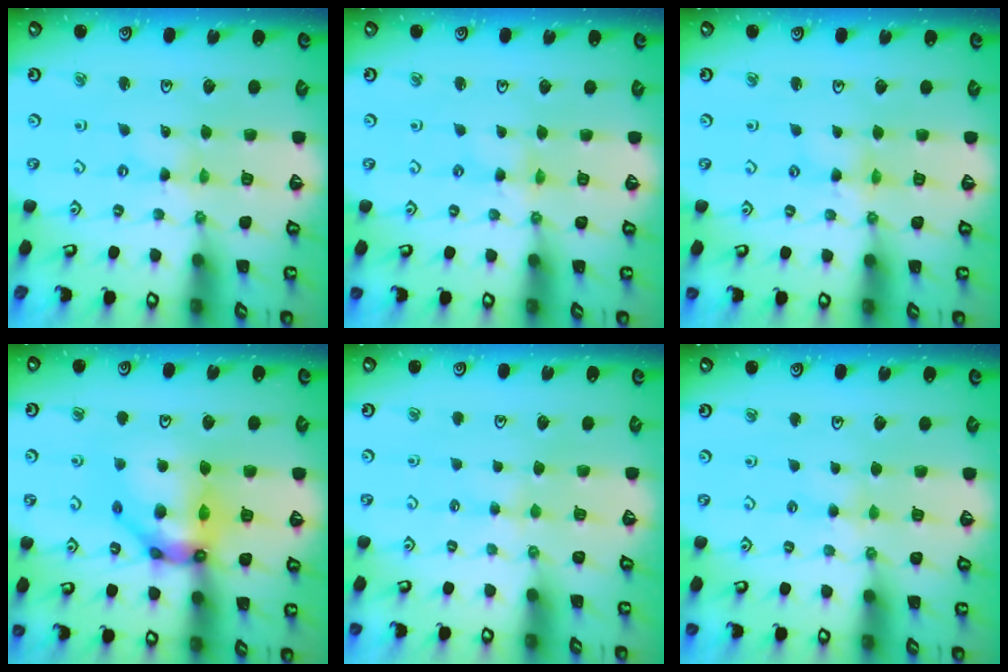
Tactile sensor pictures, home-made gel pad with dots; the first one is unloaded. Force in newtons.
{"total": 0.9, "press": 0.8, "slide": 0.2}
{"total": 2.9, "press": 2.9, "slide": 0.4}
{"total": 15.9, "press": 15.8, "slide": 1.8}
{"total": 2.3, "press": 2.2, "slide": 0.5}
{"total": 2.7, "press": 2.6, "slide": 0.5}